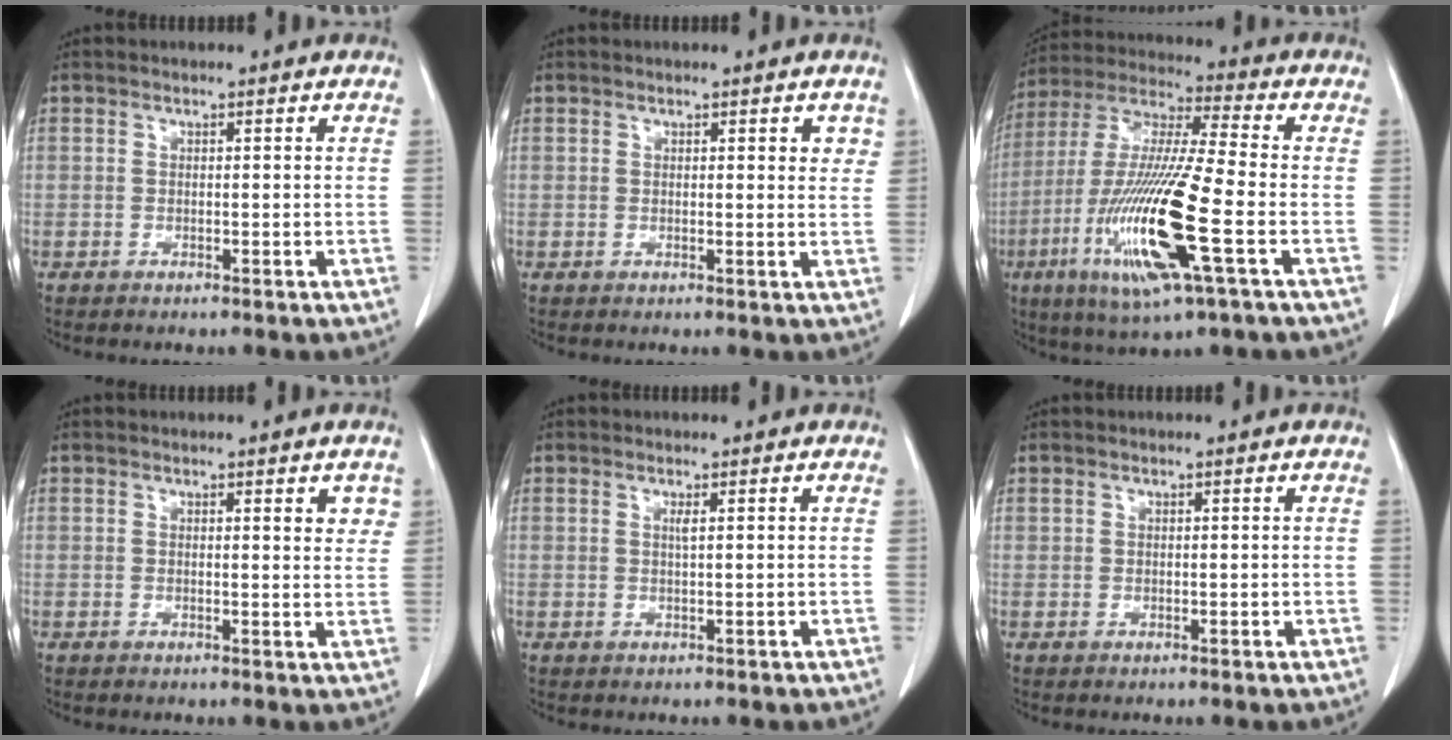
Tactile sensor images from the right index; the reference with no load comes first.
{"total": 2.2, "force": [1.1, 0.9, 1.6], "torque": [-0.012, -0.003, 0.010]}
{"total": 18.9, "force": [-5.8, 1.0, 18.0], "torque": [-0.382, -0.025, -0.110]}
{"total": 2.9, "force": [1.6, 0.8, 2.3], "torque": [-0.021, -0.007, 0.015]}
{"total": 0.8, "force": [0.3, -0.1, 0.7], "torque": [-0.018, -0.002, 0.006]}
{"total": 0.0}